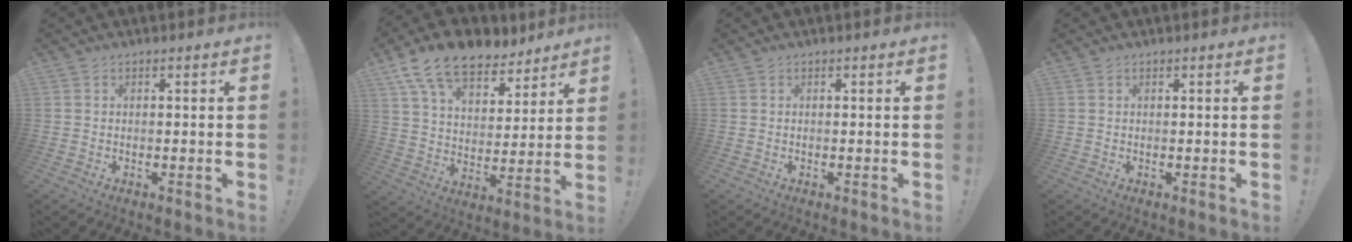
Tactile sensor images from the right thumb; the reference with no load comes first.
{"total": 15.4, "force": [10.8, 8.1, 7.6], "torque": [-0.135, -0.068, 0.199]}
{"total": 0.0}
{"total": 0.0}